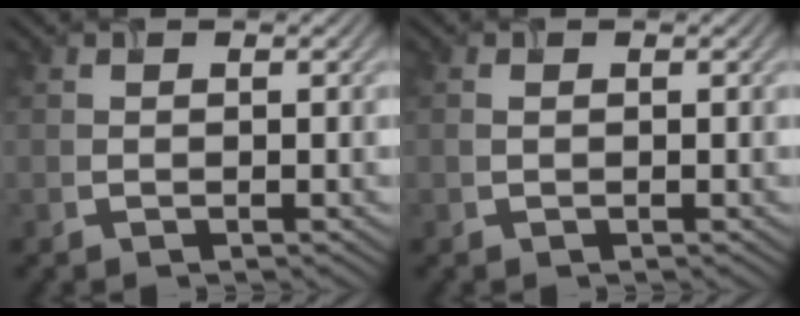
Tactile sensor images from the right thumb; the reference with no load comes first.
{"total": 0.6, "force": [0.1, 0.3, 0.5], "torque": [-0.015, 0.003, 0.002]}